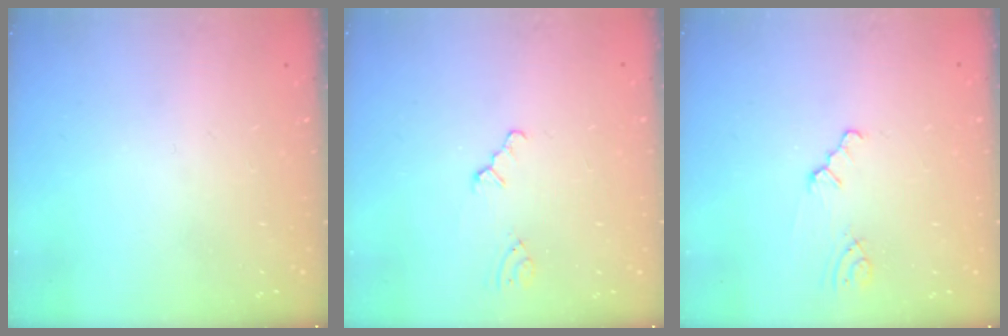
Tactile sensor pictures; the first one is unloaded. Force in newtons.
{"total": 0.6, "press": 0.6, "slide": 0.2}
{"total": 1.3, "press": 1.3, "slide": 0.3}